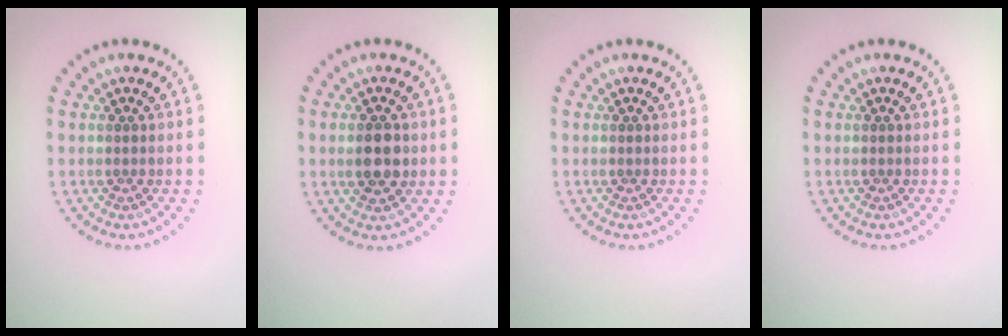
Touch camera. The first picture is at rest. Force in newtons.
{"total": 3.3, "press": 3.3, "slide": 0.2}
{"total": 0.0}
{"total": 0.0}